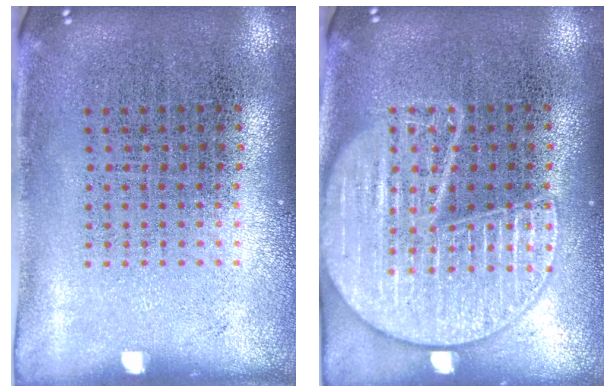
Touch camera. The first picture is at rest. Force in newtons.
{"total": 3.5, "press": 3.5, "slide": 0.4}